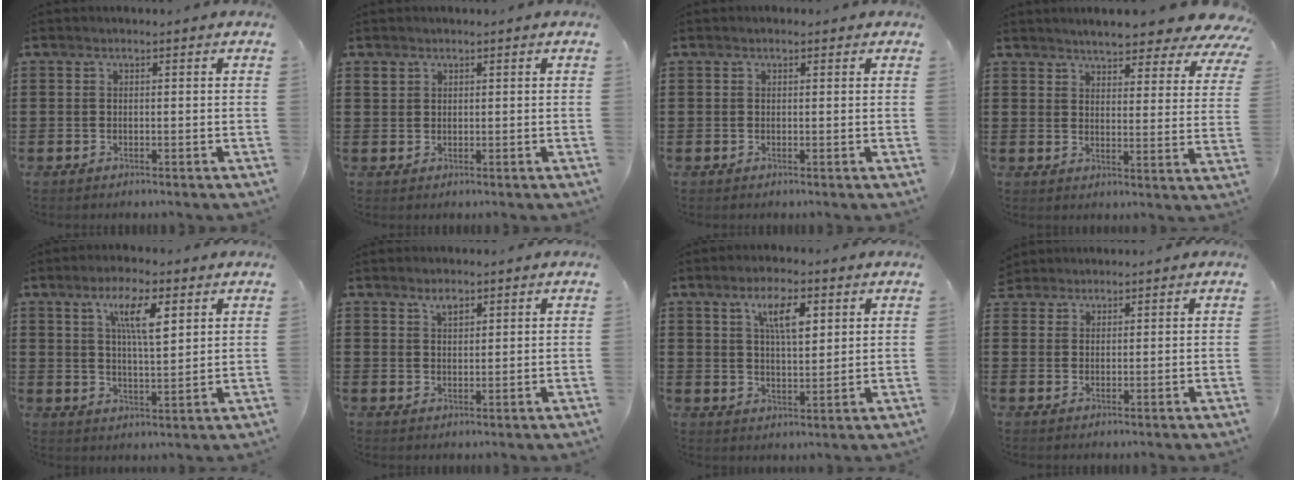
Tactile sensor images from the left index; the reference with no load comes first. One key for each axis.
{"total": 1.2, "fx": 0.9, "fy": 0.8, "fz": 0.2, "tx": -0.007, "ty": 0.003, "tz": 0.019}
{"total": 0.6, "fx": 0.3, "fy": 0.4, "fz": 0.4, "tx": -0.007, "ty": 0.005, "tz": 0.005}
{"total": 5.5, "fx": 5.1, "fy": 0.3, "fz": 2.0, "tx": -0.052, "ty": -0.031, "tz": 0.088}
{"total": 7.9, "fx": 4.0, "fy": 2.2, "fz": 6.5, "tx": -0.121, "ty": 0.003, "tz": 0.064}
{"total": 2.2, "fx": 1.8, "fy": 0.9, "fz": 1.0, "tx": -0.016, "ty": -0.001, "tz": 0.031}
{"total": 7.2, "fx": 3.6, "fy": 2.6, "fz": 5.6, "tx": -0.105, "ty": 0.004, "tz": 0.058}
{"total": 1.9, "fx": 1.7, "fy": 0.8, "fz": -0.1, "tx": -0.003, "ty": 0.005, "tz": 0.033}